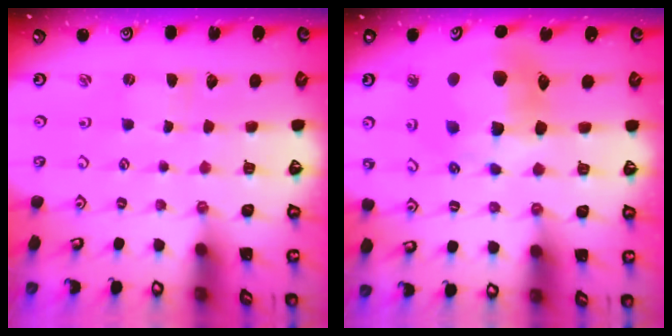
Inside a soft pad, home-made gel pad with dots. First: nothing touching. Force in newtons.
{"total": 16.2, "press": 16.1, "slide": 1.8}